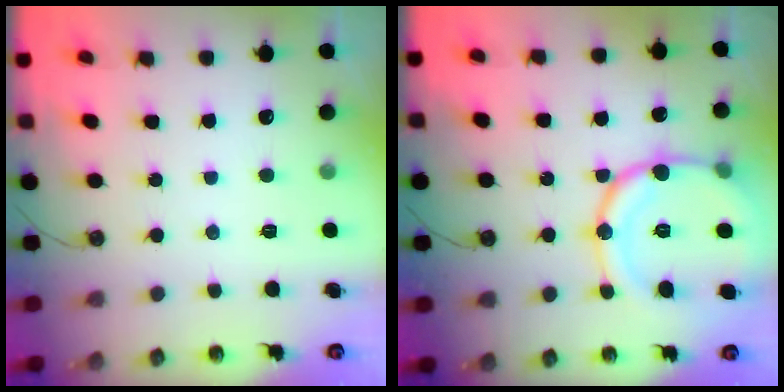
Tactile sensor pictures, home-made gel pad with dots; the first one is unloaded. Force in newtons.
{"total": 18.3, "press": 18.2, "slide": 1.9}